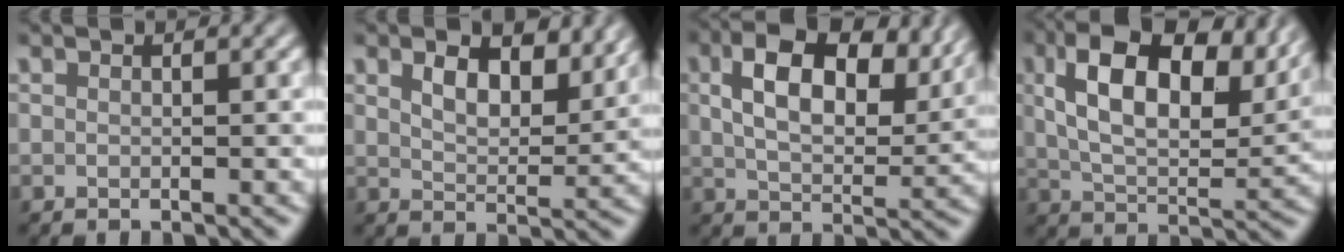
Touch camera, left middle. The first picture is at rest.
{"total": 5.0, "force": [2.9, 2.4, 3.3], "torque": [-0.060, -0.002, 0.041]}
{"total": 9.6, "force": [4.0, 5.0, 7.1], "torque": [-0.122, 0.007, 0.069]}
{"total": 11.9, "force": [5.5, 5.5, 9.0], "torque": [-0.149, 0.009, 0.094]}